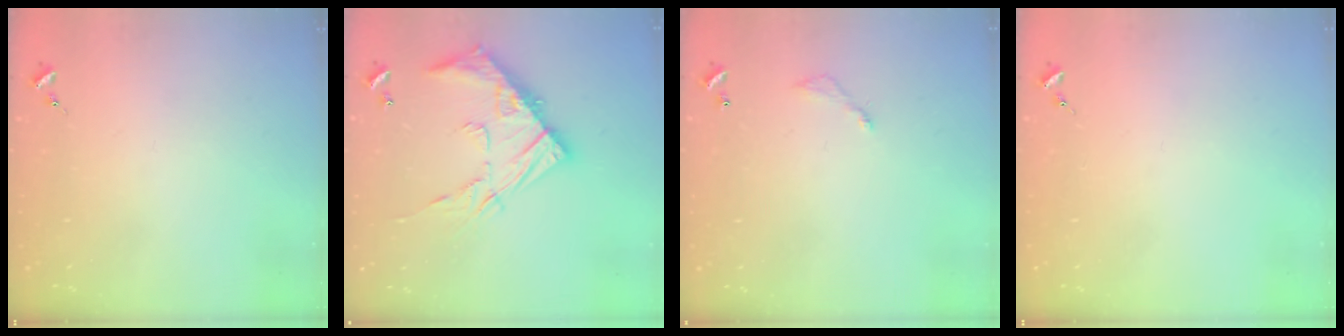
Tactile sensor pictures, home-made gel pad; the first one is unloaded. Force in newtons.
{"total": 17.3, "press": 17.3, "slide": 1.4}
{"total": 3.8, "press": 3.8, "slide": 0.2}
{"total": 0.0}